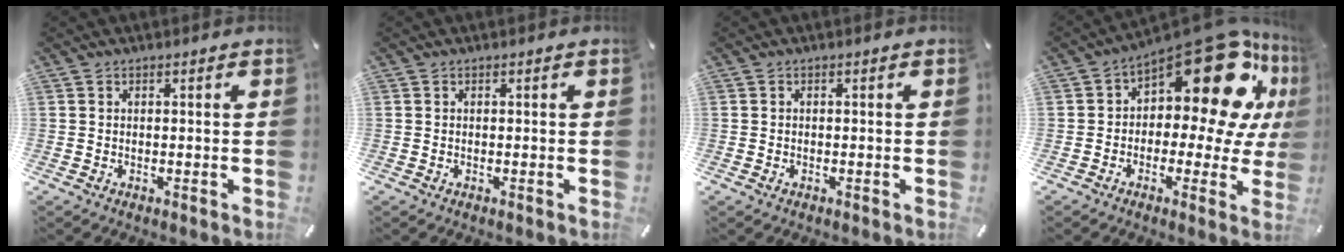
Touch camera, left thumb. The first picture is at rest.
{"total": 0.0}
{"total": 0.7, "force": [-0.3, 0.5, 0.4], "torque": [-0.007, 0.001, -0.007]}
{"total": 20.7, "force": [10.1, 9.8, 15.2], "torque": [-0.221, -0.081, 0.167]}